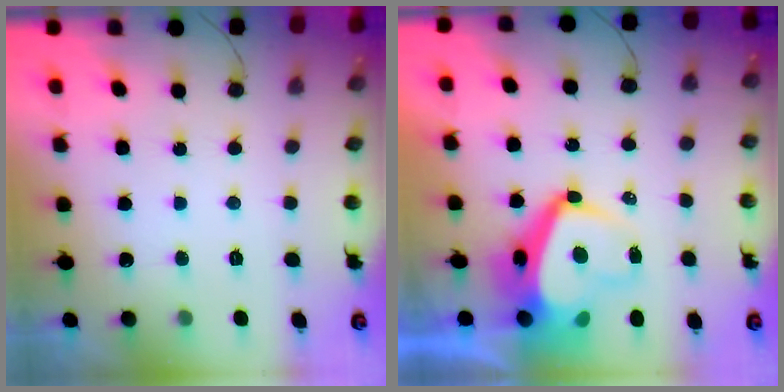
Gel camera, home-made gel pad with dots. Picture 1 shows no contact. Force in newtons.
{"total": 9.0, "press": 9.0, "slide": 0.5}